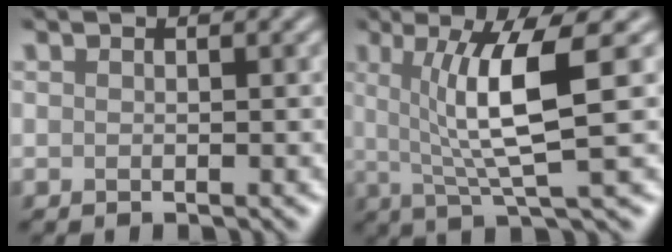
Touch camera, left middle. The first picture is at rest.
{"total": 7.2, "force": [1.2, 1.3, 6.9], "torque": [-0.113, 0.000, 0.021]}